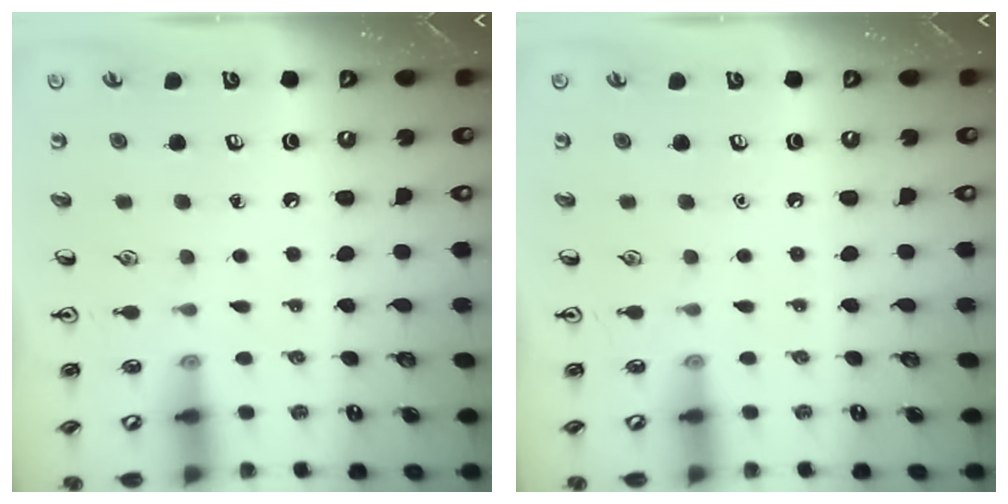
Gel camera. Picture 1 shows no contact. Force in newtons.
{"total": 0.0}